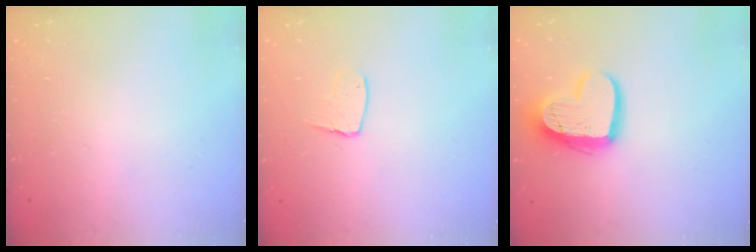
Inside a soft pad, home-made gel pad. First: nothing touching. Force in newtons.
{"total": 7.0, "press": 7.0, "slide": 0.5}
{"total": 15.9, "press": 15.9, "slide": 1.3}